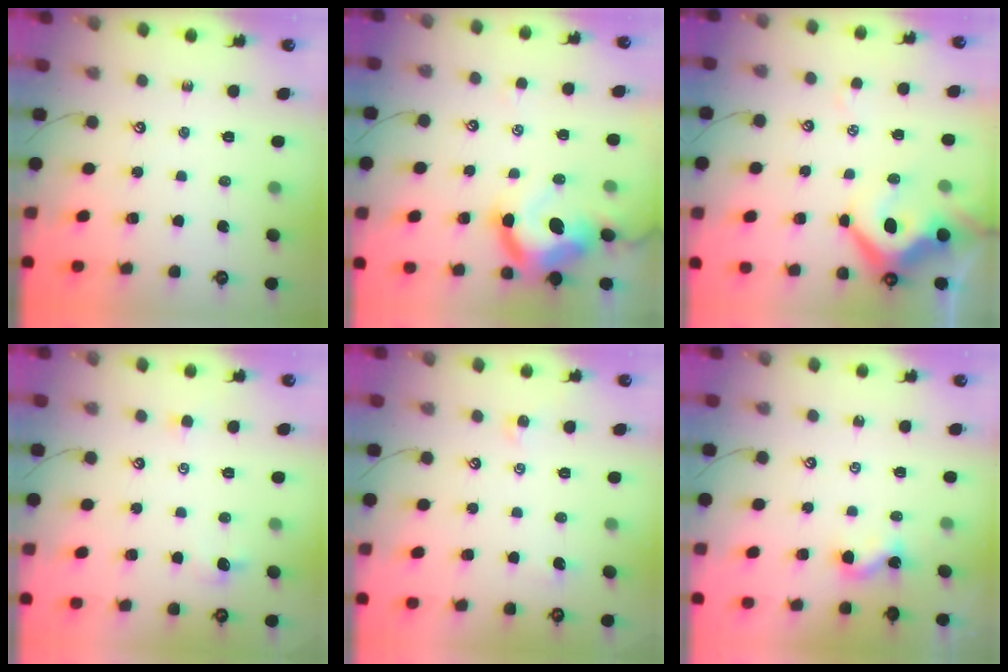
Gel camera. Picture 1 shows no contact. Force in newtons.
{"total": 10.9, "press": 10.7, "slide": 1.8}
{"total": 10.7, "press": 10.5, "slide": 2.1}
{"total": 0.0}
{"total": 0.0}
{"total": 2.7, "press": 2.7, "slide": 0.3}